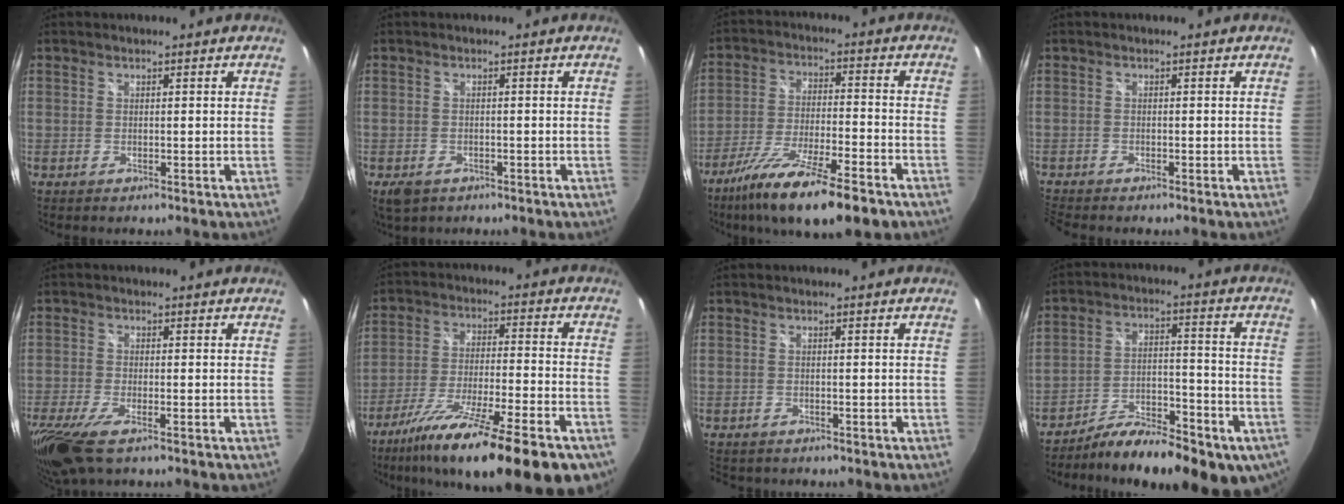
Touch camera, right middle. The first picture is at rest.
{"total": 4.4, "force": [-2.6, 2.9, 2.1], "torque": [-0.048, -0.013, -0.038]}
{"total": 16.8, "force": [-11.6, 2.8, 11.8], "torque": [-0.225, -0.045, -0.200]}
{"total": 2.6, "force": [-2.6, 0.2, 0.6], "torque": [-0.021, -0.017, -0.054]}
{"total": 10.2, "force": [-6.5, 2.9, 7.3], "torque": [-0.175, -0.045, -0.125]}
{"total": 23.0, "force": [-16.1, 3.3, 16.1], "torque": [-0.272, -0.057, -0.253]}
{"total": 2.3, "force": [-1.9, 1.2, 0.5], "torque": [-0.016, -0.010, -0.028]}
{"total": 17.5, "force": [-12.8, 5.7, 10.5], "torque": [-0.155, -0.016, -0.183]}